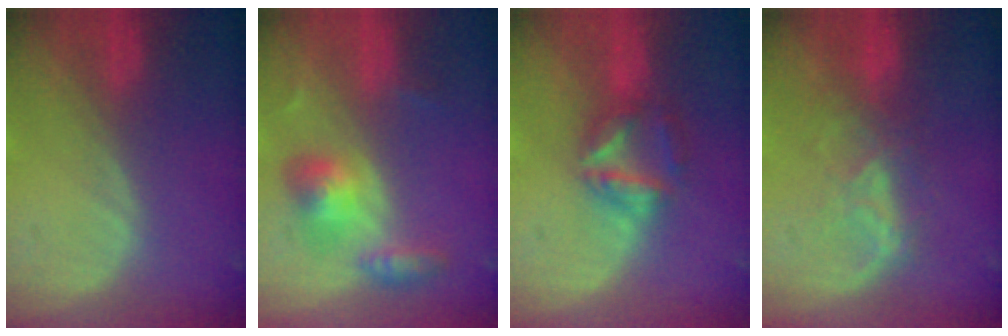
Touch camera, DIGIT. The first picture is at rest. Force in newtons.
{"total": 5.7, "press": 5.5, "slide": 1.5}
{"total": 5.6, "press": 5.6, "slide": 0.6}
{"total": 4.6, "press": 4.6, "slide": 0.6}